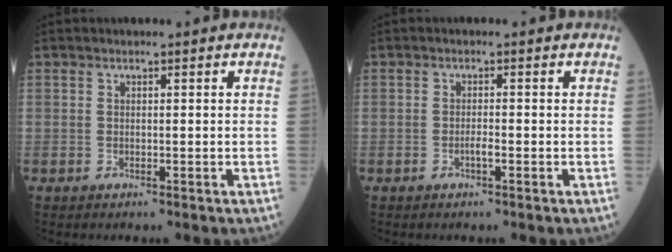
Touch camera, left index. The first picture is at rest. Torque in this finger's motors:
{"motor_torque": [0.32, 0.12, 0.00, 0.00]}